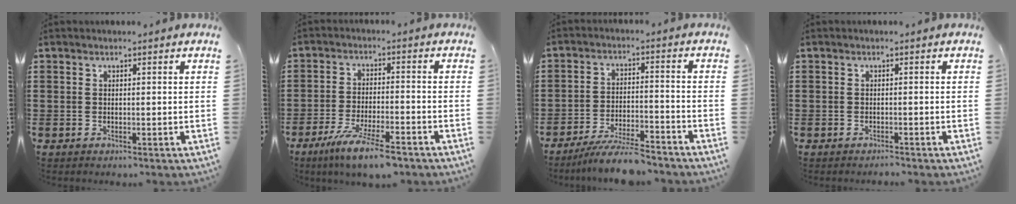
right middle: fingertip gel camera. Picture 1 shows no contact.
{"total": 7.1, "force": [-5.4, 0.5, 4.7], "torque": [-0.098, -0.014, -0.098]}
{"total": 7.1, "force": [-6.6, 0.2, 2.8], "torque": [-0.051, -0.003, -0.122]}
{"total": 0.6, "force": [-0.6, 0.0, 0.1], "torque": [-0.005, -0.002, -0.013]}